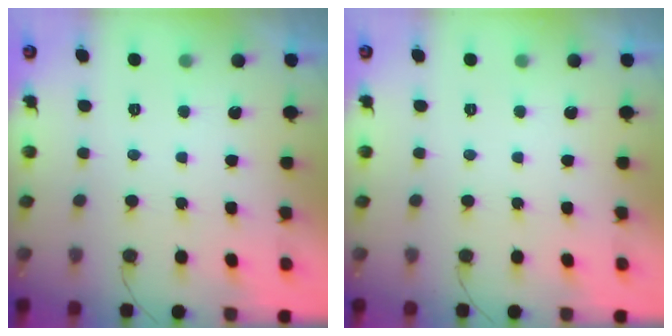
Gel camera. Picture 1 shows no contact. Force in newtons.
{"total": 0.0}